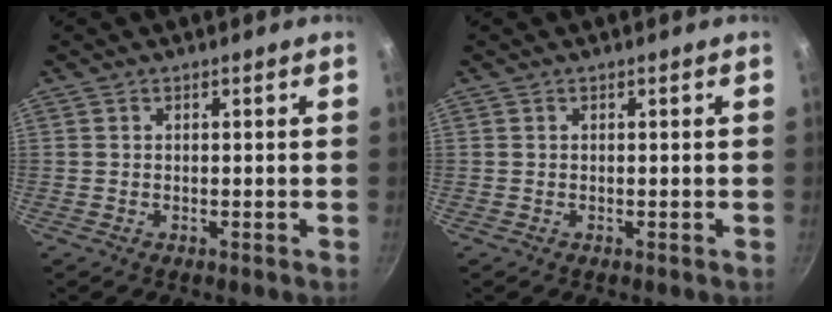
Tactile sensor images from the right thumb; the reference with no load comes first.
{"total": 0.0}